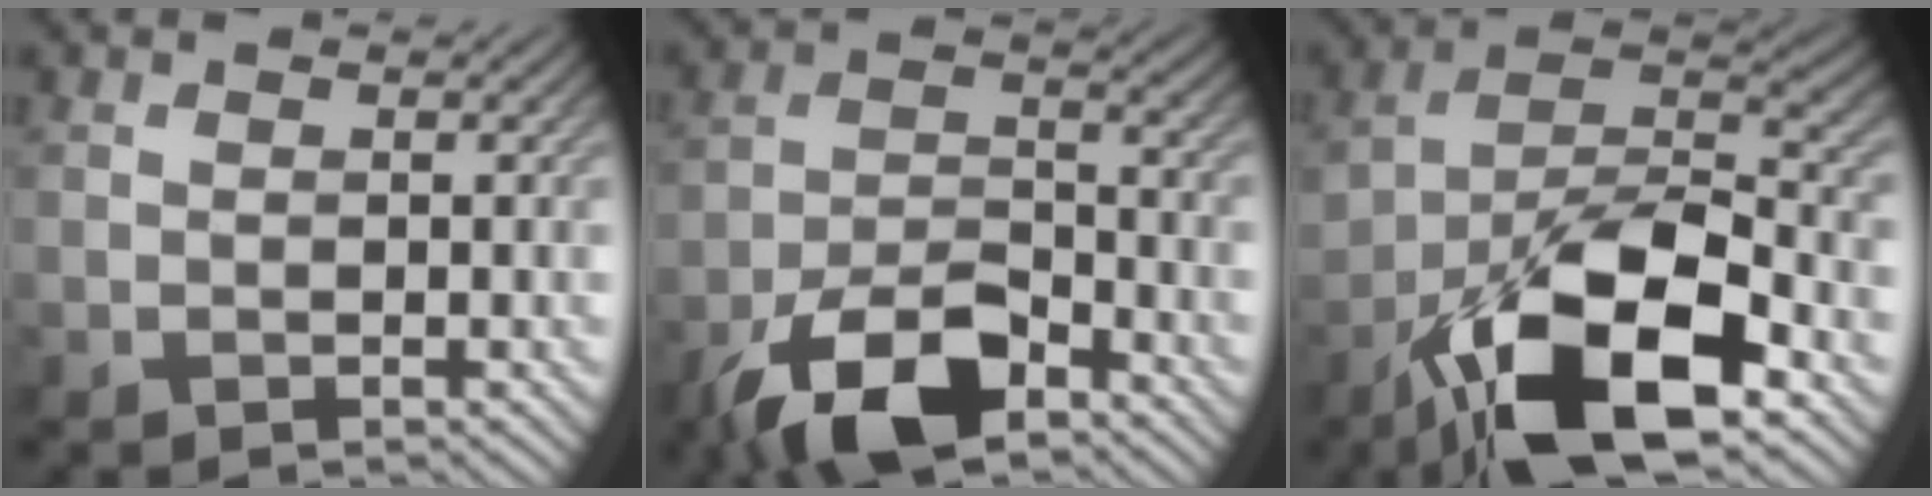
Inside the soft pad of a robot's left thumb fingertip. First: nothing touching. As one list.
[{"total": 10.6, "force": [-7.3, 4.1, 6.5], "torque": [-0.117, -0.002, -0.147]}, {"total": 15.5, "force": [-8.6, 6.1, 11.4], "torque": [-0.210, -0.012, -0.163]}]